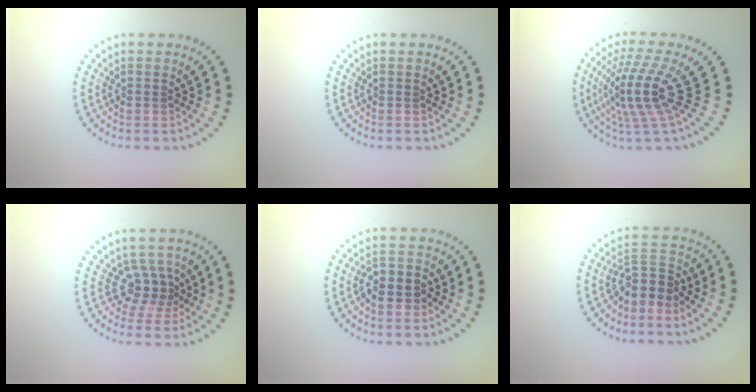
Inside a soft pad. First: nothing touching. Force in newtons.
{"total": 0.0}
{"total": 5.1, "press": 3.6, "slide": 3.6}
{"total": 2.5, "press": 1.8, "slide": 1.8}
{"total": 2.8, "press": 2.6, "slide": 1.1}
{"total": 2.9, "press": 2.1, "slide": 2.1}